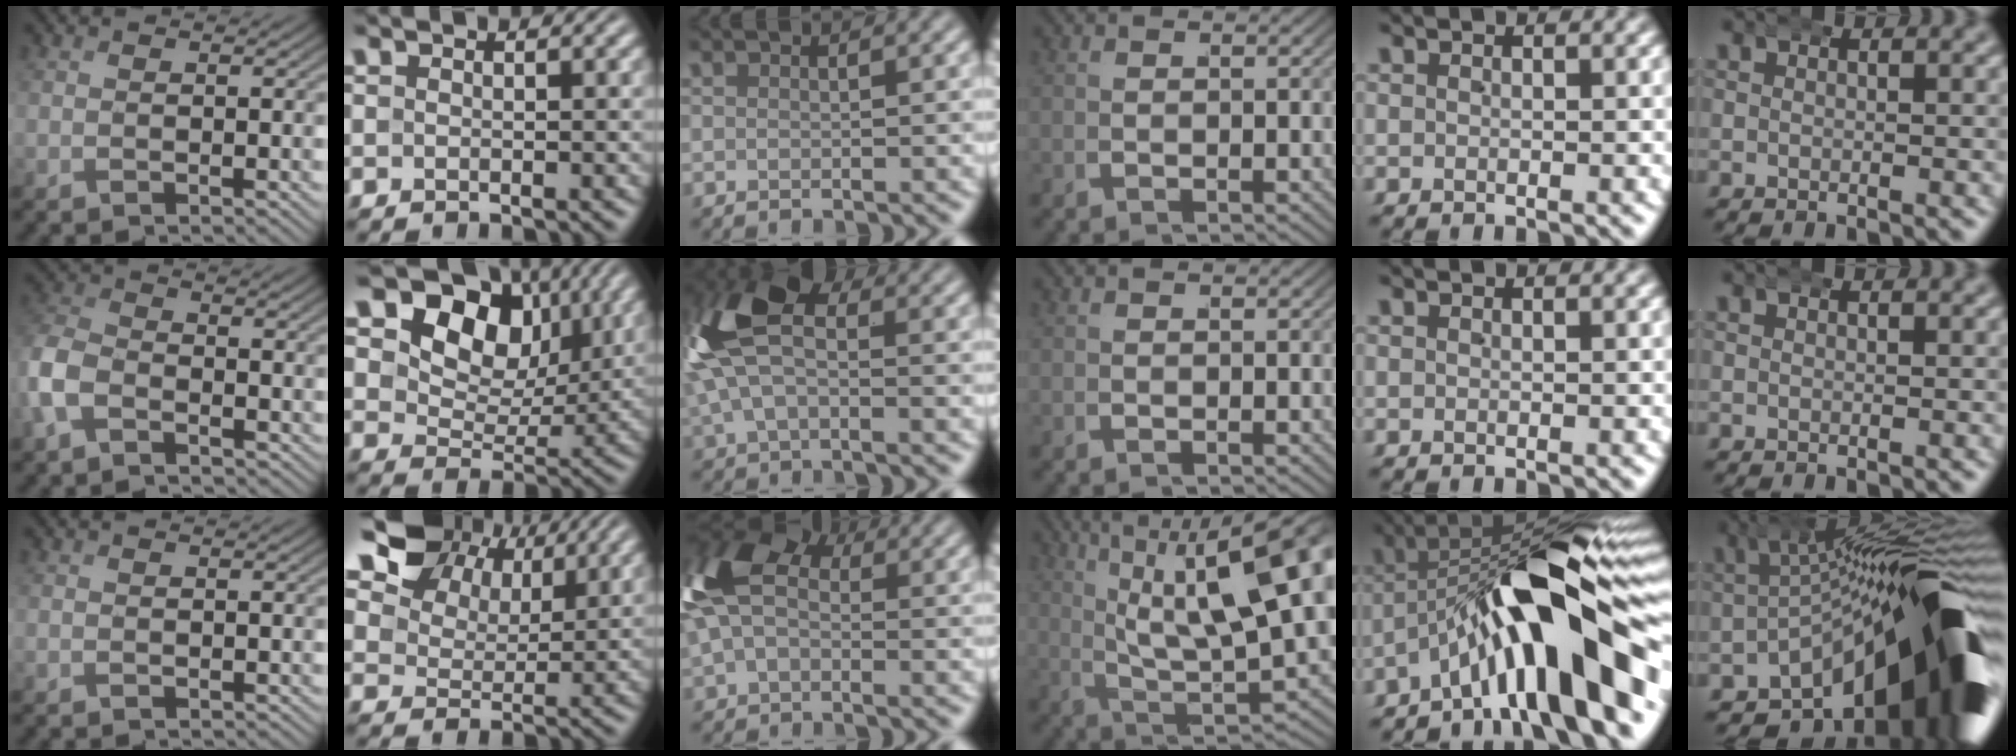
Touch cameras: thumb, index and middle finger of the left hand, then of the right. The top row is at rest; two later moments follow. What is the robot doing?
{"motion": "wrap", "object": "arm wrap"}